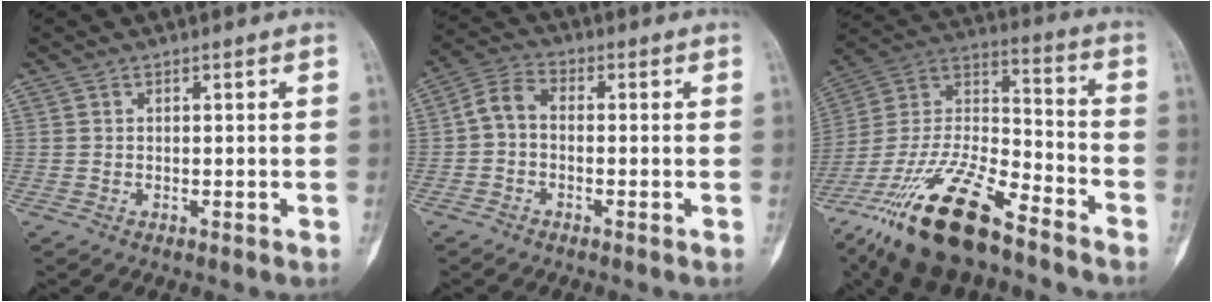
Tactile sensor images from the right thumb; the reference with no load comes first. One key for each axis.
{"total": 4.8, "fx": -0.7, "fy": 3.1, "fz": 3.6, "tx": -0.066, "ty": 0.019, "tz": -0.028}
{"total": 24.3, "fx": -16.6, "fy": 7.9, "fz": 16.0, "tx": -0.334, "ty": 0.049, "tz": -0.305}